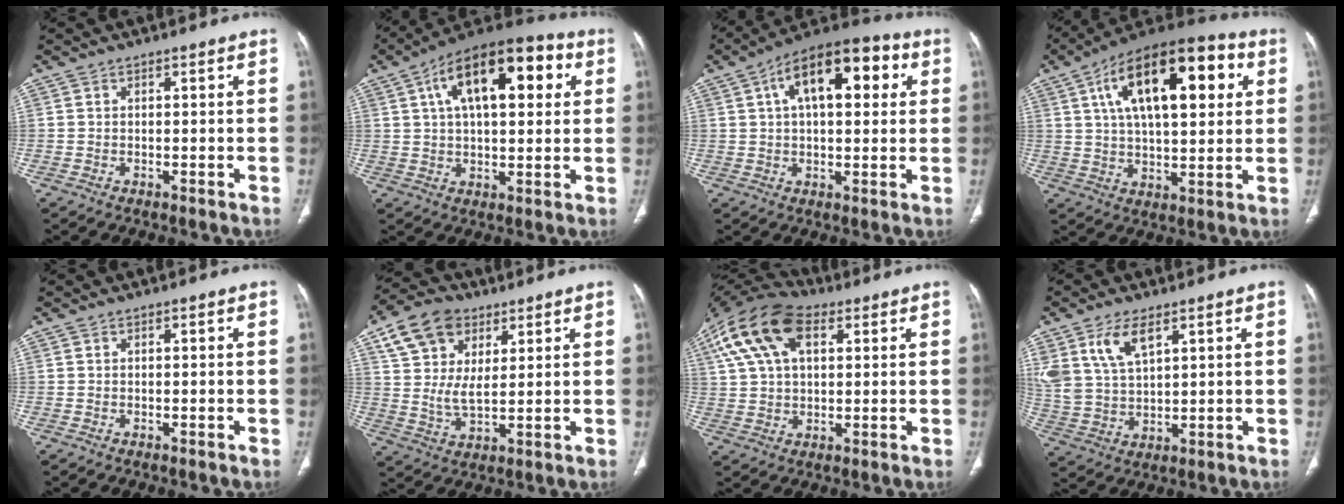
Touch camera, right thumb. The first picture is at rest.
{"total": 19.8, "force": [6.2, 9.4, 16.3], "torque": [-0.231, 0.021, 0.088]}
{"total": 17.0, "force": [5.2, 8.4, 13.9], "torque": [-0.185, 0.026, 0.071]}
{"total": 23.1, "force": [7.3, 10.5, 19.2], "torque": [-0.289, 0.012, 0.109]}
{"total": 0.0}
{"total": 12.4, "force": [5.8, 7.9, 7.5], "torque": [-0.123, -0.013, 0.108]}
{"total": 17.2, "force": [7.0, 9.5, 12.5], "torque": [-0.247, 0.020, 0.123]}
{"total": 9.5, "force": [5.2, 4.6, 6.5], "torque": [-0.132, -0.017, 0.113]}